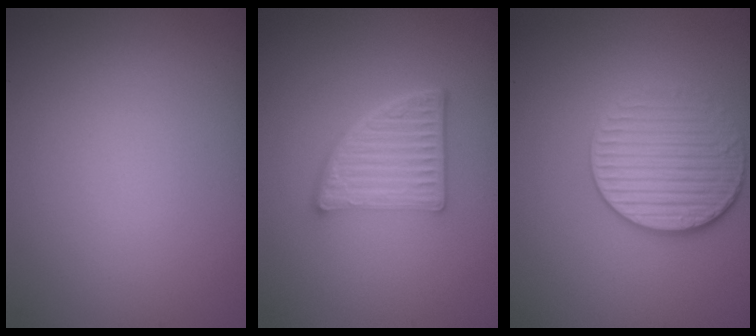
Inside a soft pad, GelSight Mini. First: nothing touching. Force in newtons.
{"total": 5.6, "press": 3.8, "slide": 4.1}
{"total": 3.8, "press": 3.4, "slide": 1.7}